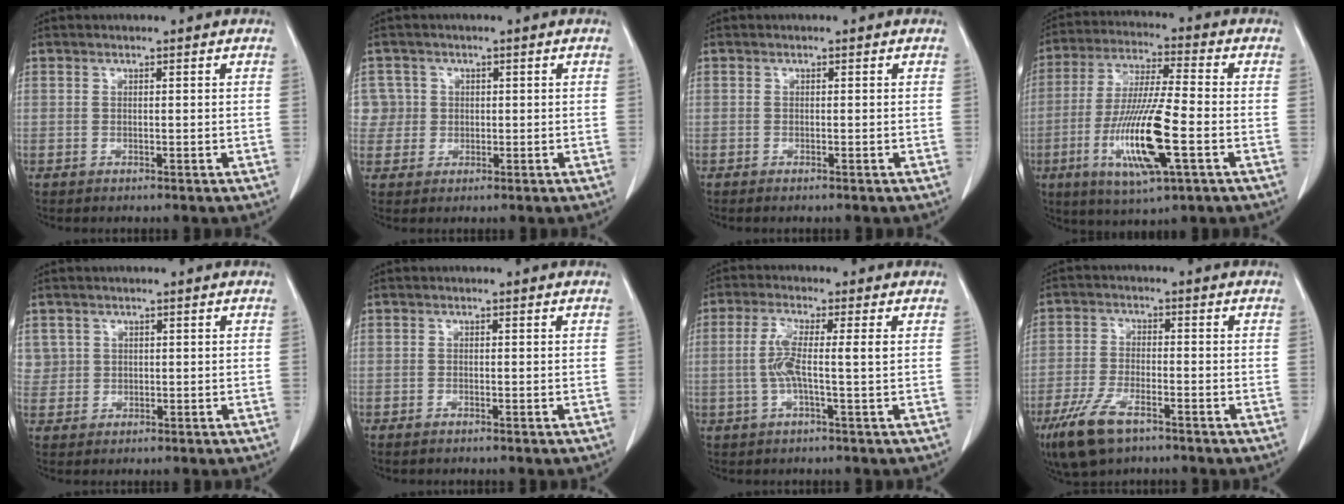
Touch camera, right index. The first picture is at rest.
{"total": 3.9, "force": [0.7, 3.8, -0.4], "torque": [0.027, 0.011, 0.013]}
{"total": 0.6, "force": [-0.5, 0.0, 0.4], "torque": [-0.008, -0.001, -0.008]}
{"total": 14.9, "force": [-4.4, 1.5, 14.2], "torque": [-0.283, -0.020, -0.080]}
{"total": 2.6, "force": [1.0, 2.3, -0.2], "torque": [0.021, 0.003, 0.014]}
{"total": 0.7, "force": [-0.6, 0.1, 0.3], "torque": [-0.010, -0.001, -0.009]}
{"total": 5.1, "force": [-0.1, 0.2, 5.1], "torque": [-0.112, 0.008, -0.004]}
{"total": 8.4, "force": [-5.3, 2.8, 5.9], "torque": [-0.128, -0.015, -0.095]}